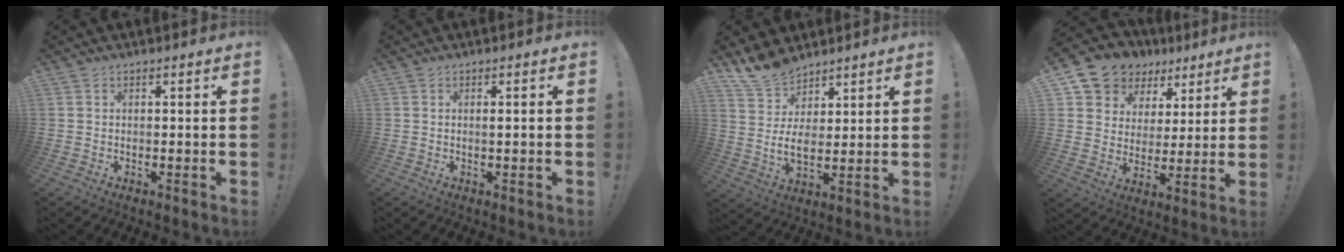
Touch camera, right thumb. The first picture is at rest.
{"total": 1.3, "force": [0.0, -0.2, 1.3], "torque": [-0.023, 0.001, -0.002]}
{"total": 10.5, "force": [7.1, 5.7, 5.2], "torque": [-0.093, -0.047, 0.141]}
{"total": 10.0, "force": [6.6, 7.3, 1.8], "torque": [-0.038, -0.054, 0.132]}